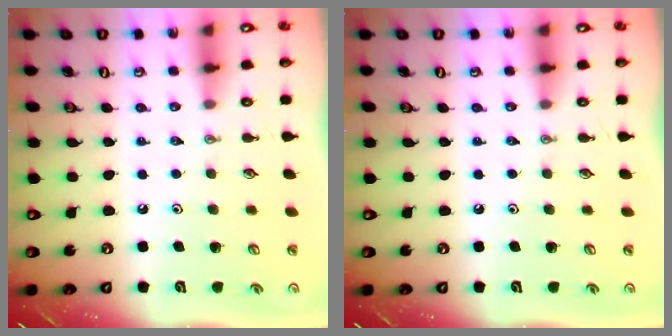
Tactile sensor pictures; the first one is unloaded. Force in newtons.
{"total": 0.0}